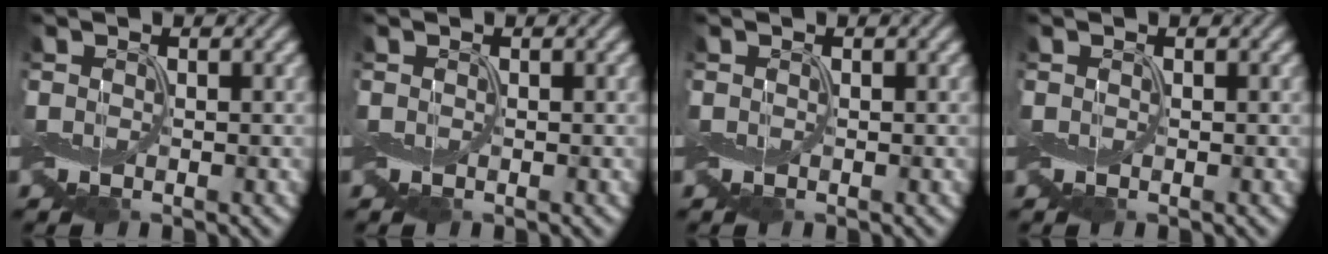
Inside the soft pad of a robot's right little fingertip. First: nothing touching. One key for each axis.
{"total": 0.0}
{"total": 0.0}
{"total": 0.0}